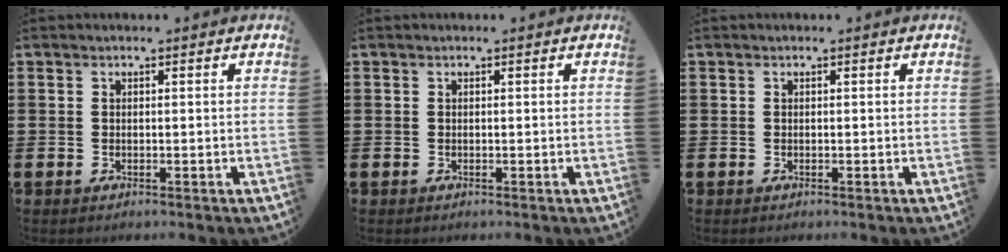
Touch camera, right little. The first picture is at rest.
{"total": 0.0}
{"total": 0.0}